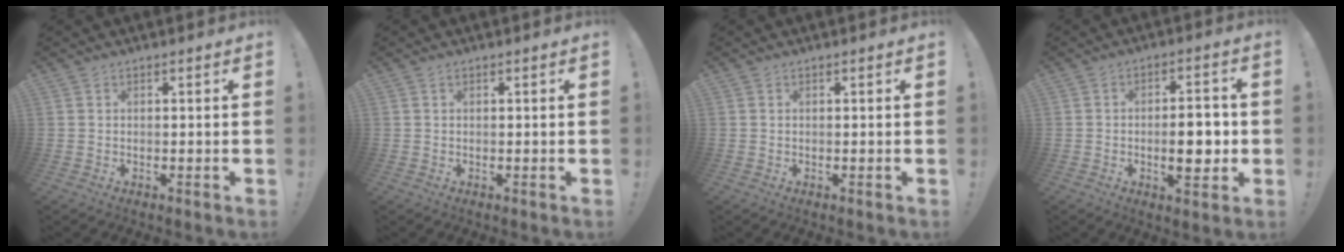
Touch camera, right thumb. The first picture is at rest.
{"total": 0.0}
{"total": 0.0}
{"total": 9.2, "force": [-1.3, 3.8, 8.2], "torque": [-0.108, 0.001, -0.026]}